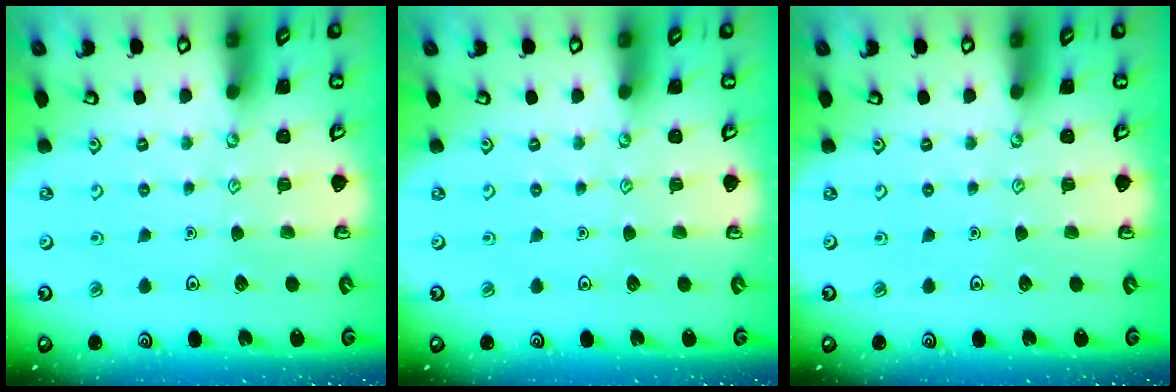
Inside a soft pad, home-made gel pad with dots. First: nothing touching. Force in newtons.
{"total": 0.0}
{"total": 0.0}